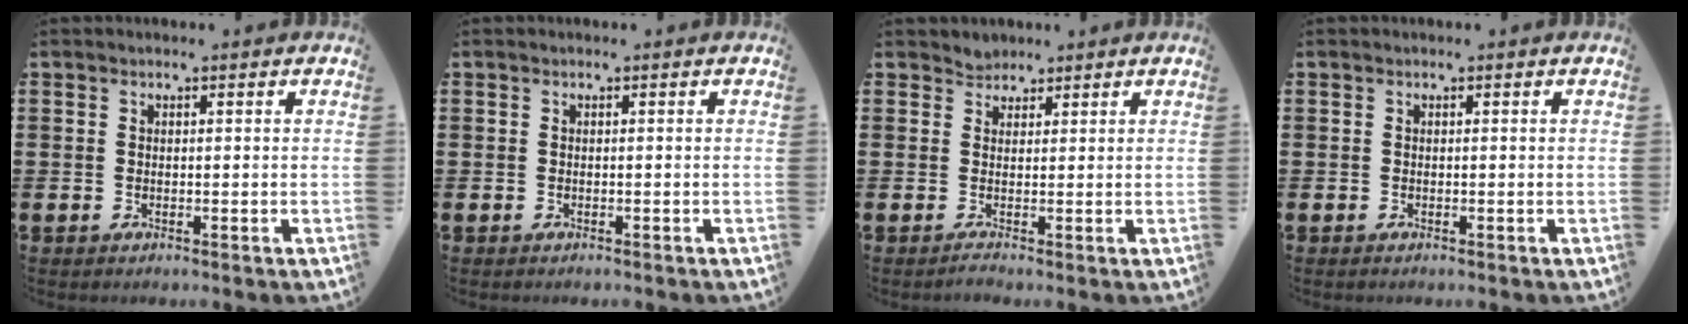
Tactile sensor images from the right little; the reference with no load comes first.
{"total": 0.0}
{"total": 1.4, "force": [1.1, 0.9, -0.2], "torque": [0.015, -0.006, 0.018]}
{"total": 0.0}